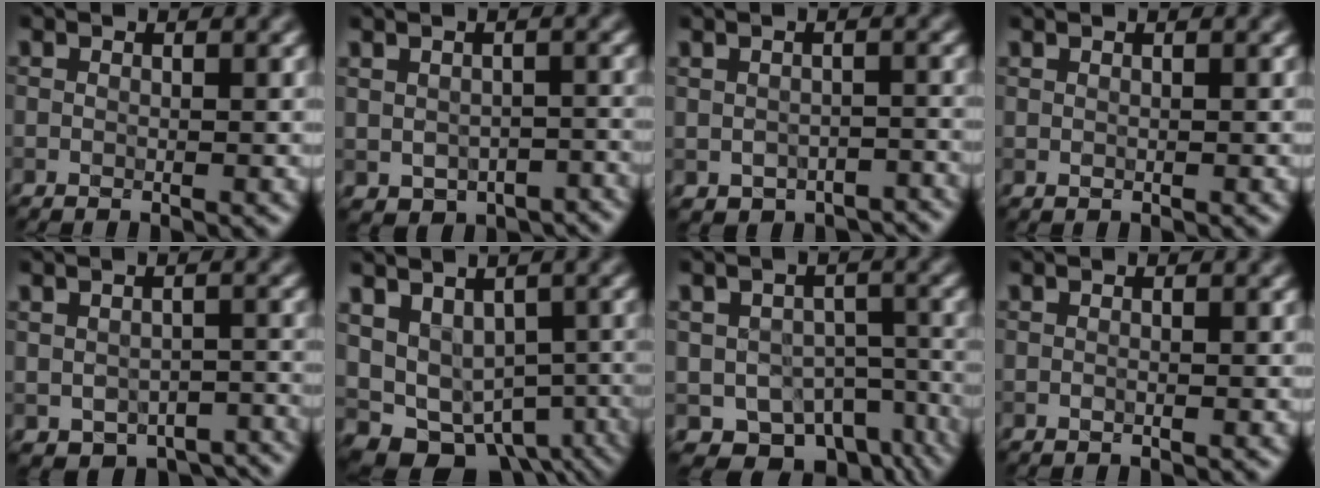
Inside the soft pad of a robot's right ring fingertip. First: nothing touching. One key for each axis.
{"total": 3.5, "fx": -1.9, "fy": 2.4, "fz": 1.6, "tx": -0.018, "ty": -0.018, "tz": -0.015}
{"total": 3.2, "fx": -2.3, "fy": 1.9, "fz": 1.1, "tx": -0.009, "ty": -0.016, "tz": -0.027}
{"total": 0.6, "fx": 0.6, "fy": 0.2, "fz": 0.1, "tx": -0.007, "ty": -0.003, "tz": 0.006}
{"total": 4.2, "fx": -2.7, "fy": 2.6, "fz": 2.0, "tx": -0.023, "ty": -0.022, "tz": -0.024}
{"total": 8.2, "fx": -3.2, "fy": 6.0, "fz": 4.4, "tx": -0.066, "ty": -0.018, "tz": -0.004}
{"total": 7.2, "fx": -4.5, "fy": 4.9, "fz": 2.9, "tx": -0.033, "ty": -0.030, "tz": -0.050}
{"total": 0.0}